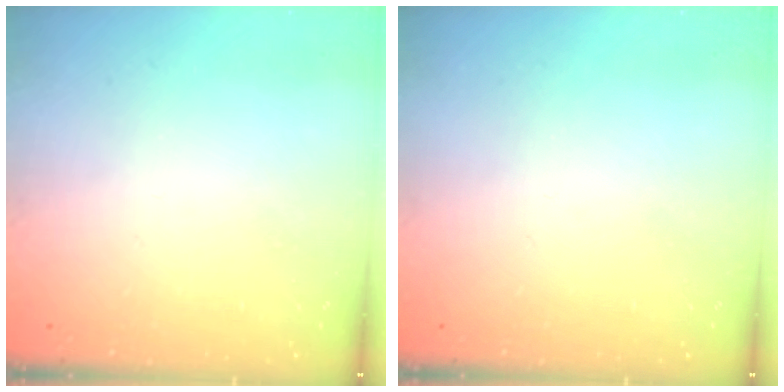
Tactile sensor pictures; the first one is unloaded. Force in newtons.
{"total": 0.0}